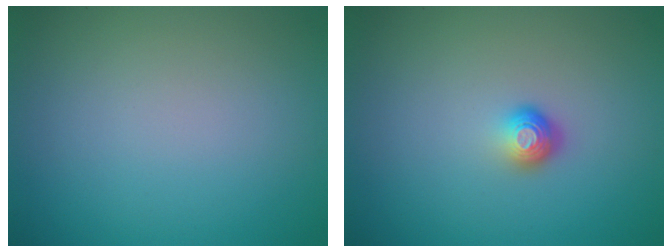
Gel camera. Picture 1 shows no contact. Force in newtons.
{"total": 1.8, "press": 1.1, "slide": 1.4}